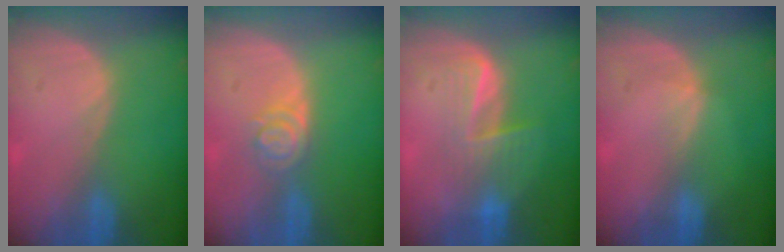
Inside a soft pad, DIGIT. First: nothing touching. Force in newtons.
{"total": 4.0, "press": 3.6, "slide": 1.6}
{"total": 5.9, "press": 5.6, "slide": 1.9}
{"total": 1.3, "press": 0.9, "slide": 0.9}